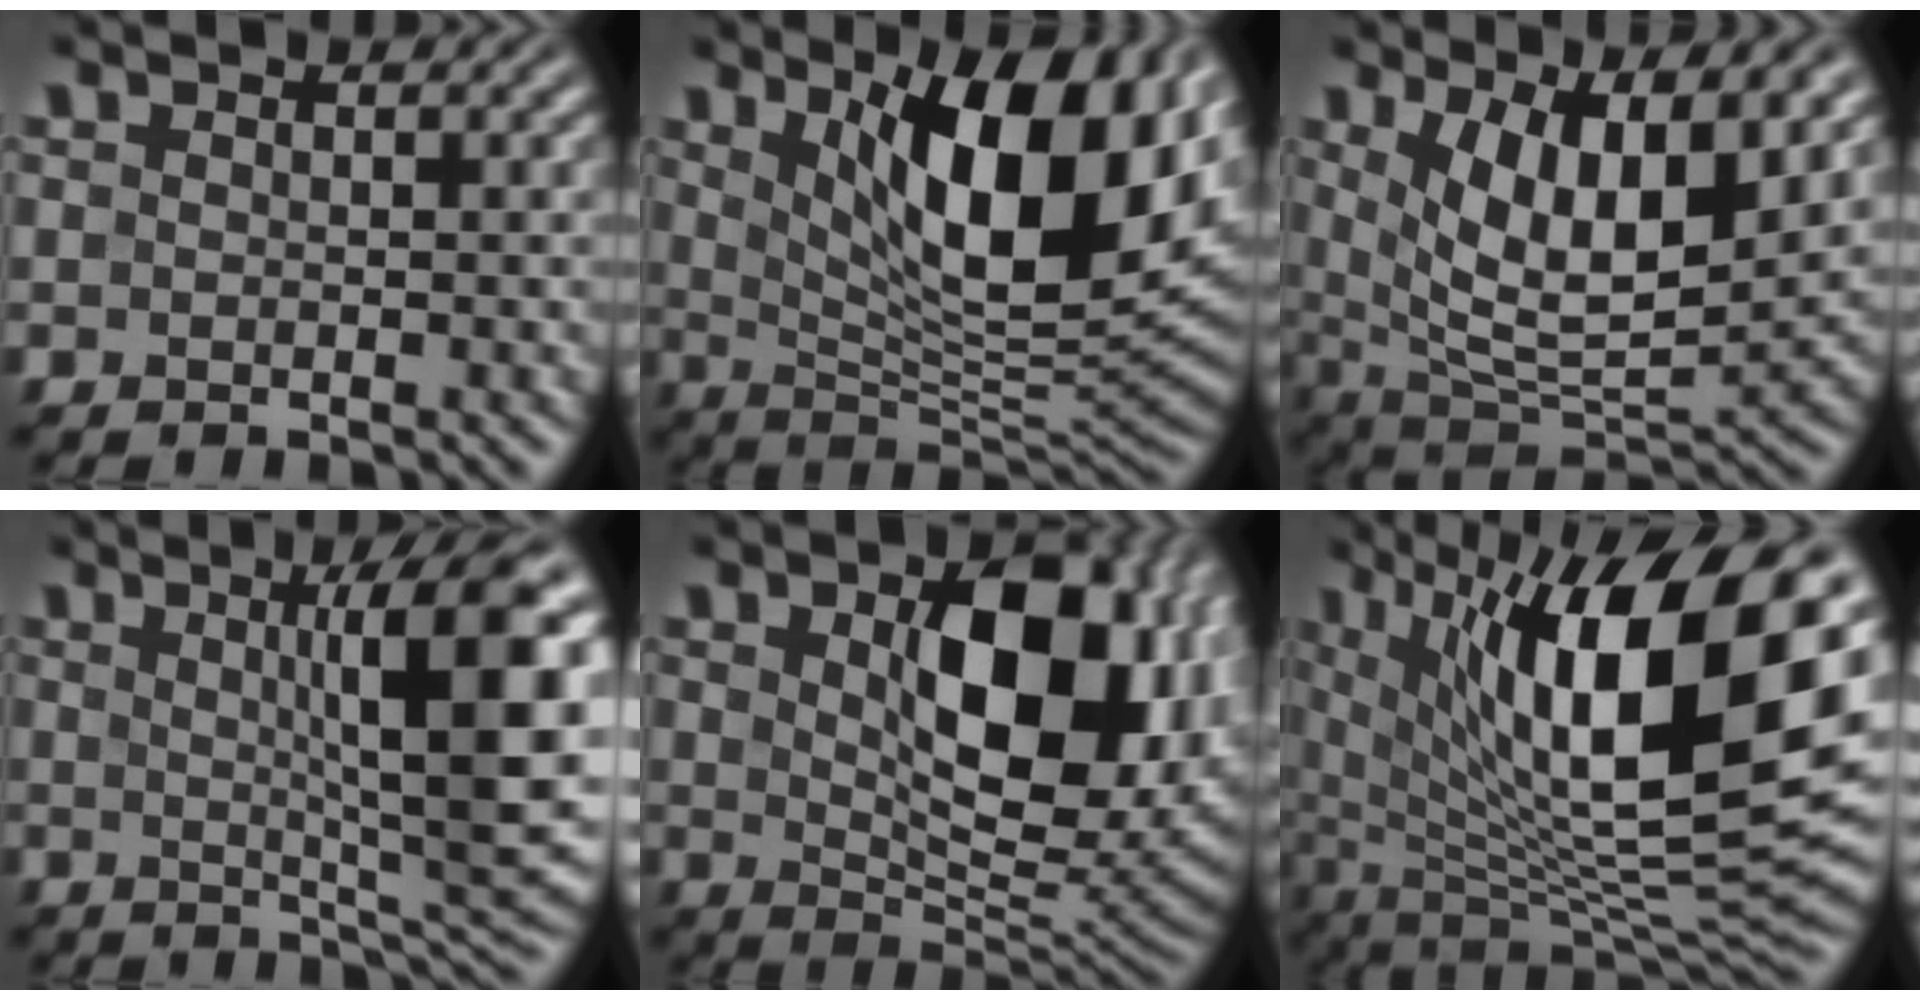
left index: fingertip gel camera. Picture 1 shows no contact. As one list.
[{"total": 13.5, "force": [4.5, 5.1, 11.6], "torque": [-0.166, -0.005, 0.074]}, {"total": 9.3, "force": [2.7, 3.7, 8.1], "torque": [-0.151, -0.021, 0.052]}, {"total": 11.3, "force": [2.0, 2.2, 10.9], "torque": [-0.134, 0.004, 0.030]}, {"total": 12.6, "force": [2.4, 7.0, 10.2], "torque": [-0.139, -0.011, 0.049]}, {"total": 16.6, "force": [5.4, 6.2, 14.5], "torque": [-0.235, -0.004, 0.087]}]